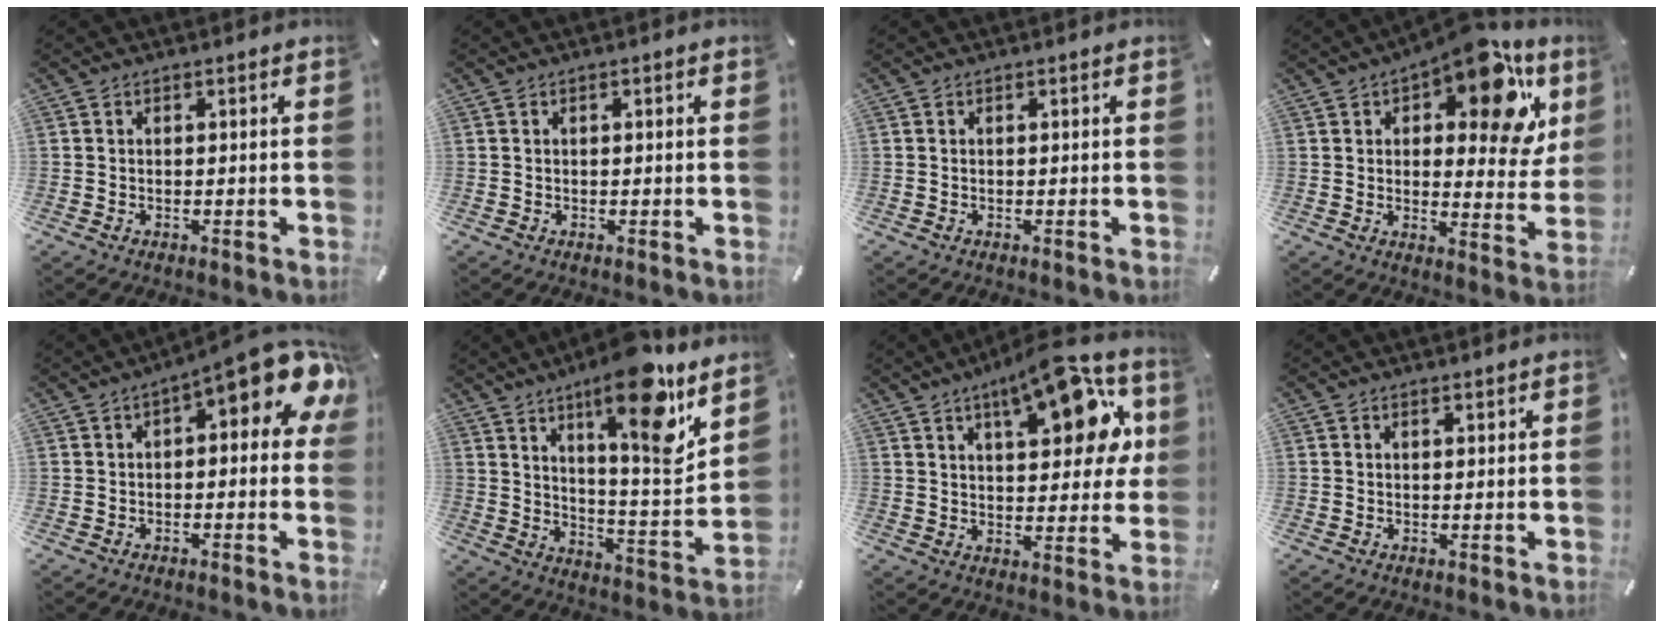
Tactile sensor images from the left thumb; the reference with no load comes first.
{"total": 0.6, "force": [0.0, 0.2, 0.6], "torque": [-0.010, 0.002, -0.001]}
{"total": 0.0}
{"total": 17.2, "force": [9.6, 7.6, 12.1], "torque": [-0.148, -0.062, 0.152]}
{"total": 12.3, "force": [5.2, 4.0, 10.4], "torque": [-0.134, -0.039, 0.083]}
{"total": 18.9, "force": [12.6, 4.5, 13.4], "torque": [-0.191, -0.096, 0.195]}
{"total": 17.8, "force": [9.4, 7.9, 13.0], "torque": [-0.176, -0.042, 0.150]}
{"total": 1.0, "force": [0.7, 0.4, 0.7], "torque": [-0.013, 0.001, 0.011]}